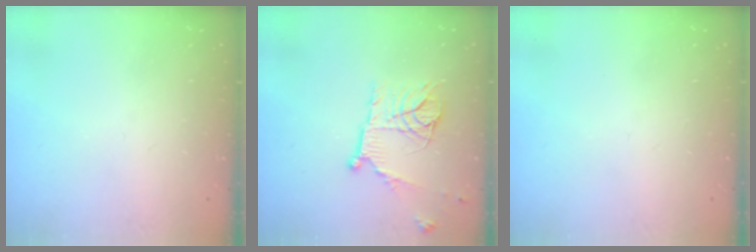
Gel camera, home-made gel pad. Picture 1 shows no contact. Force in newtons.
{"total": 14.9, "press": 14.8, "slide": 1.4}
{"total": 0.0}